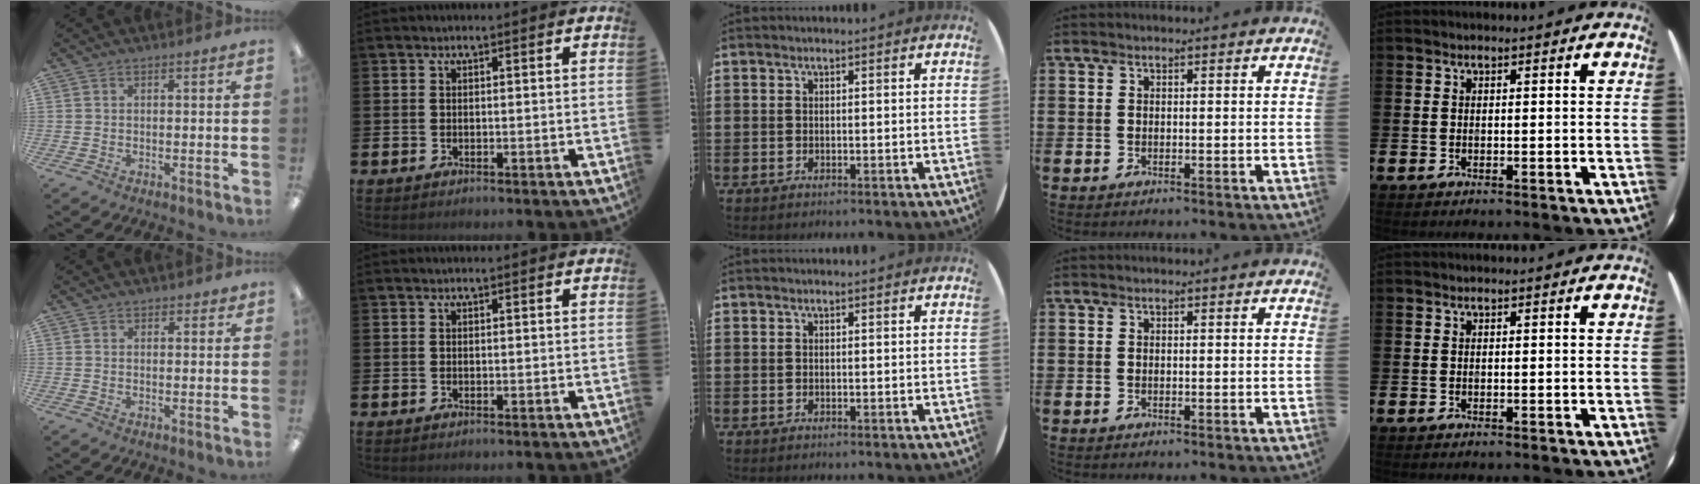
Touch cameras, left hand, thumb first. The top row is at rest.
{"thumb": {"total": 1.6, "force": [1.2, 0.9, 0.2], "torque": [0.003, -0.001, 0.021]}}